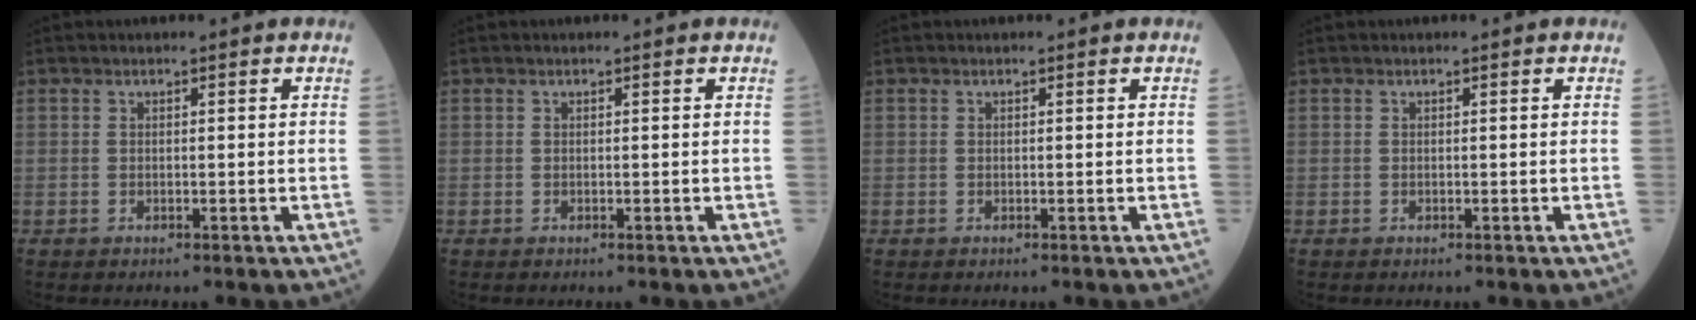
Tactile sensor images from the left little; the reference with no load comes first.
{"total": 0.0}
{"total": 0.0}
{"total": 0.0}